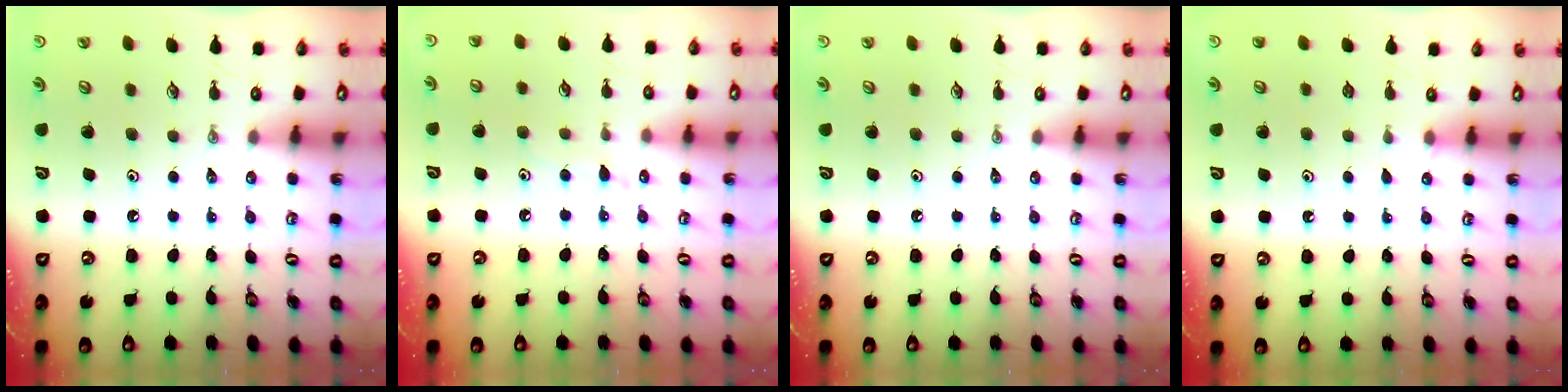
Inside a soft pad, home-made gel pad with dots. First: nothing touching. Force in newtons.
{"total": 6.3, "press": 6.3, "slide": 0.7}
{"total": 0.0}
{"total": 1.7, "press": 1.6, "slide": 0.2}